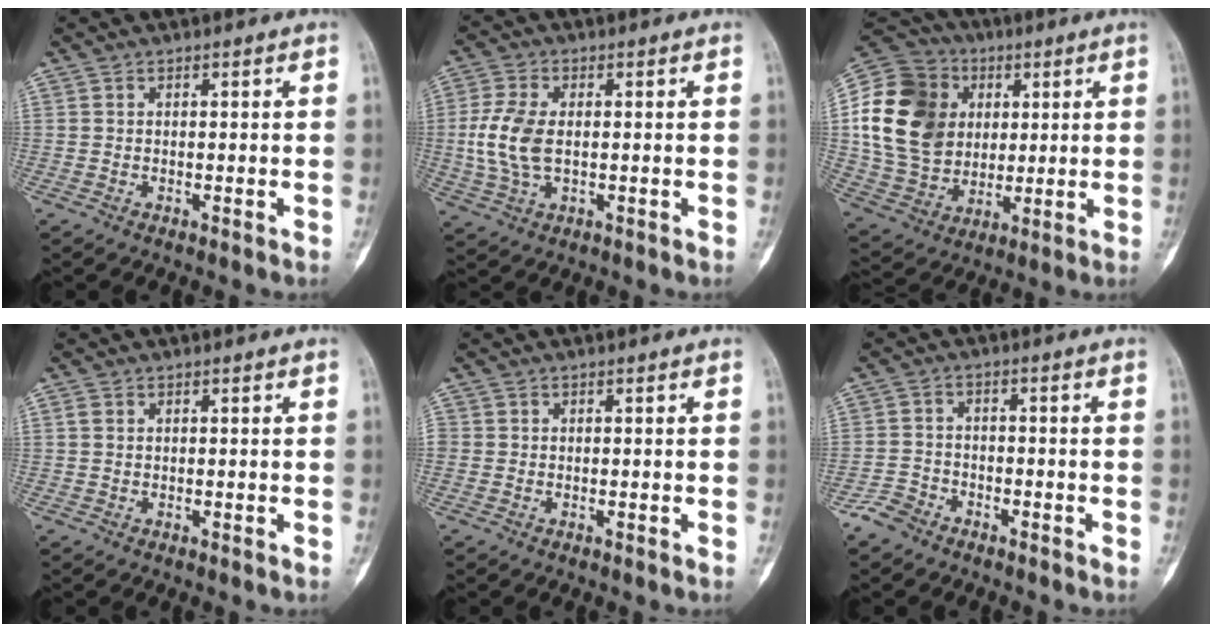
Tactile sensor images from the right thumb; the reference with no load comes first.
{"total": 8.7, "force": [-0.1, 5.0, 7.1], "torque": [-0.158, 0.003, -0.003]}
{"total": 22.3, "force": [3.9, 17.9, 12.7], "torque": [-0.229, 0.015, 0.081]}
{"total": 0.9, "force": [0.3, 0.7, 0.5], "torque": [-0.003, 0.001, 0.004]}
{"total": 1.0, "force": [-0.1, 1.0, 0.2], "torque": [0.009, 0.005, -0.008]}
{"total": 4.2, "force": [-3.2, 2.5, 1.1], "torque": [-0.019, 0.015, -0.066]}